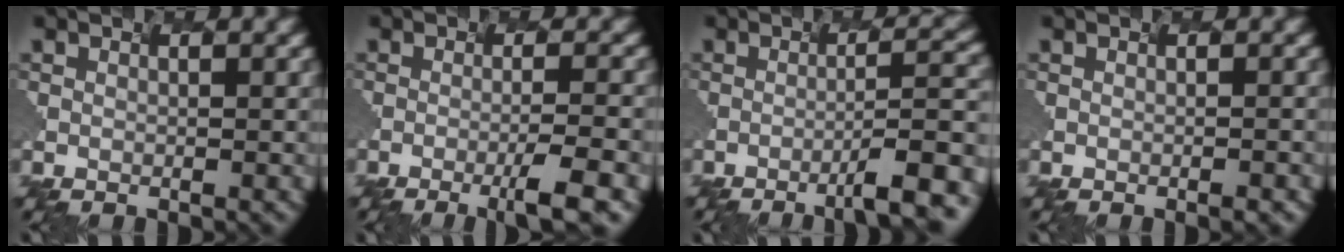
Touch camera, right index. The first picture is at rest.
{"total": 4.3, "force": [-1.9, 0.4, 3.8], "torque": [-0.056, -0.005, -0.026]}
{"total": 8.9, "force": [-3.9, 1.7, 7.8], "torque": [-0.091, 0.012, -0.049]}
{"total": 1.6, "force": [-0.5, 0.7, 1.4], "torque": [-0.001, 0.006, 0.002]}